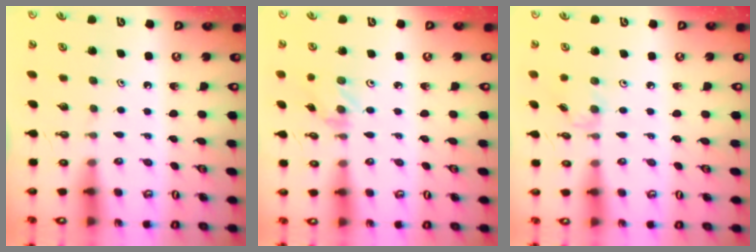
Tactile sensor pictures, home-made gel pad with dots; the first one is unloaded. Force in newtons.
{"total": 0.6, "press": 0.6, "slide": 0.2}
{"total": 2.3, "press": 2.3, "slide": 0.3}